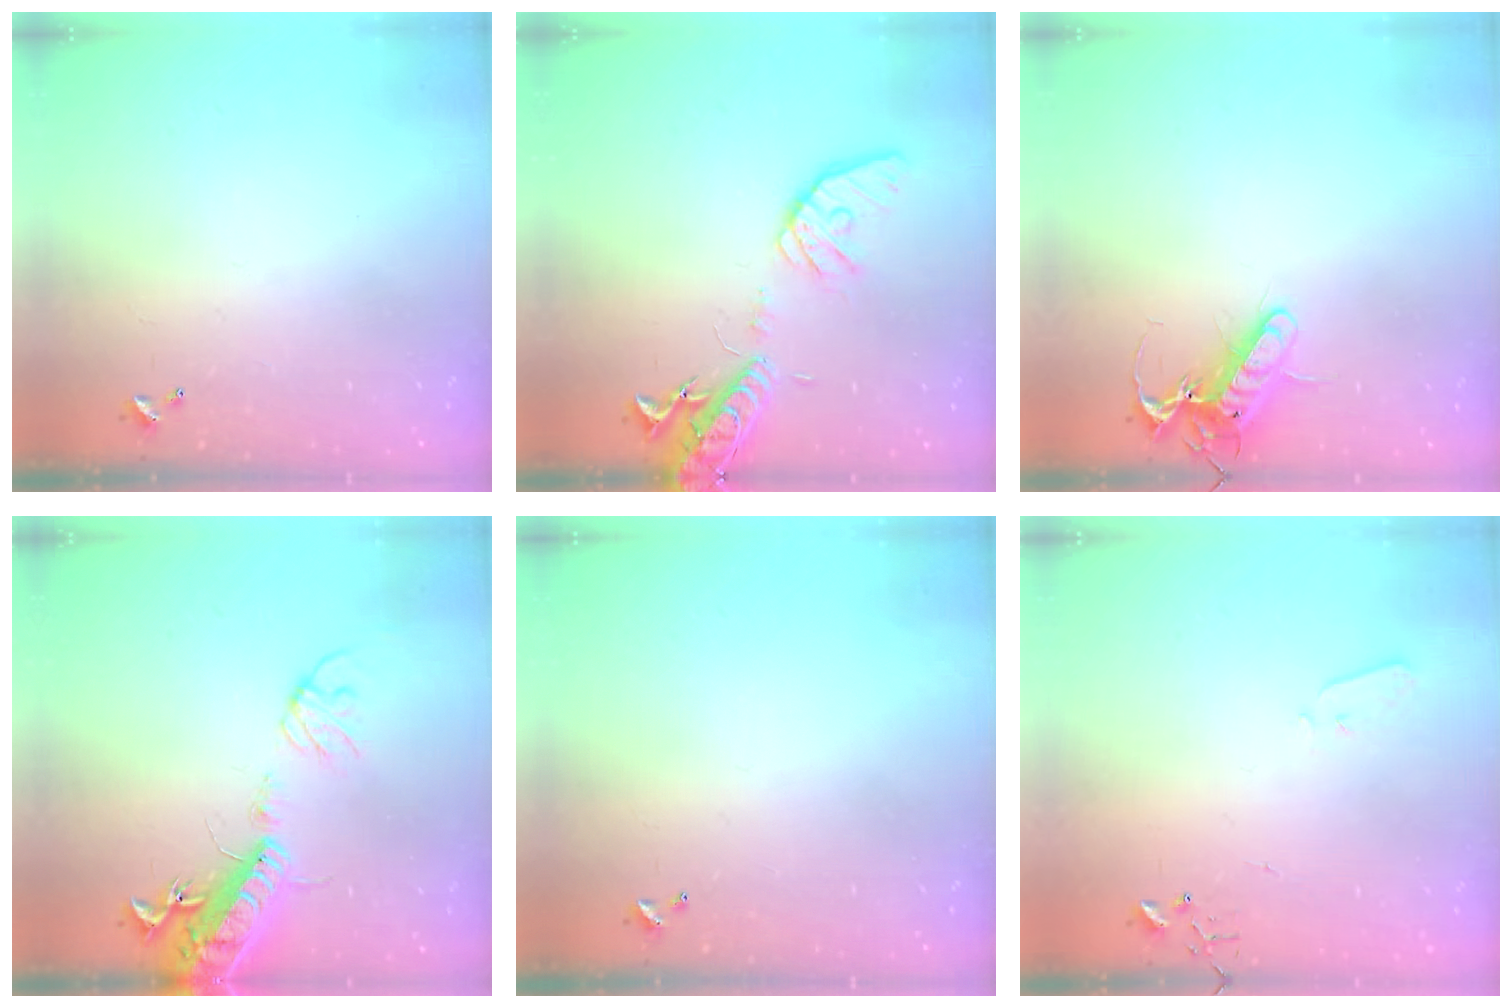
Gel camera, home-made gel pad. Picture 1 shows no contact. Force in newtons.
{"total": 16.1, "press": 15.8, "slide": 3.0}
{"total": 13.9, "press": 13.8, "slide": 1.7}
{"total": 17.2, "press": 16.7, "slide": 3.9}
{"total": 0.0}
{"total": 3.3, "press": 3.3, "slide": 0.4}